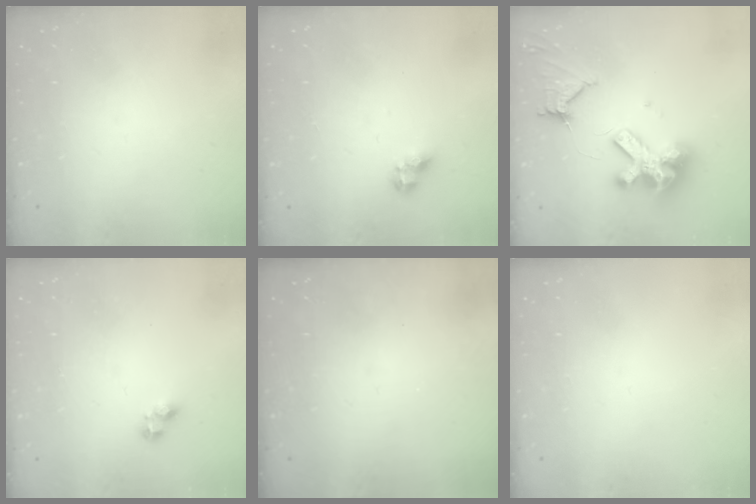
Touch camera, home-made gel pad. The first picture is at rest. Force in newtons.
{"total": 5.4, "press": 5.3, "slide": 0.6}
{"total": 14.3, "press": 14.2, "slide": 1.7}
{"total": 2.8, "press": 2.8, "slide": 0.3}
{"total": 0.0}
{"total": 0.0}